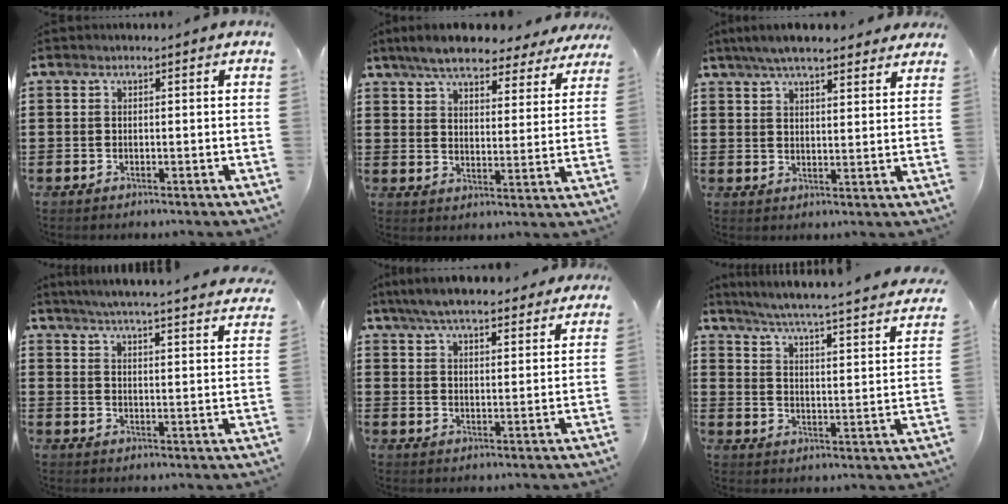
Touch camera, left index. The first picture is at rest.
{"total": 7.5, "force": [6.8, 1.2, 2.9], "torque": [-0.075, -0.028, 0.121]}
{"total": 6.2, "force": [5.5, 1.0, 2.7], "torque": [-0.068, -0.008, 0.102]}
{"total": 4.7, "force": [4.5, -0.8, 1.3], "torque": [-0.046, -0.039, 0.073]}
{"total": 6.8, "force": [6.2, 1.2, 2.5], "torque": [-0.069, -0.014, 0.115]}
{"total": 4.3, "force": [3.7, -0.7, 2.0], "torque": [-0.059, -0.040, 0.051]}